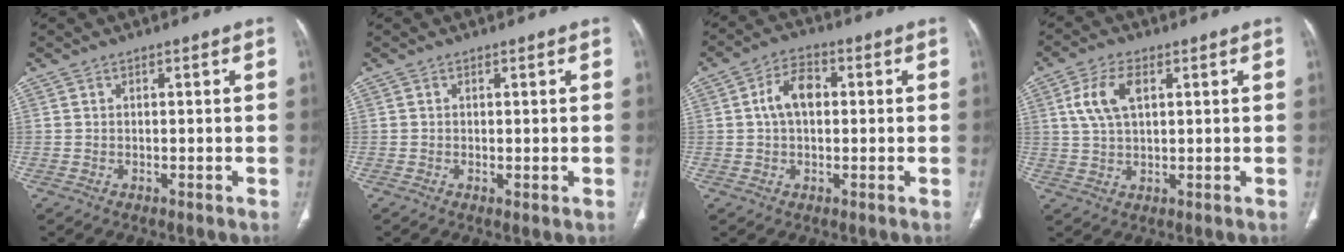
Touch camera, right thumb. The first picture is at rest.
{"total": 0.9, "force": [-0.1, 0.2, 0.9], "torque": [-0.019, -0.005, 0.000]}
{"total": 6.9, "force": [0.9, 4.4, 5.3], "torque": [-0.089, 0.018, 0.010]}
{"total": 7.5, "force": [2.4, 3.9, 5.9], "torque": [-0.124, 0.003, 0.049]}